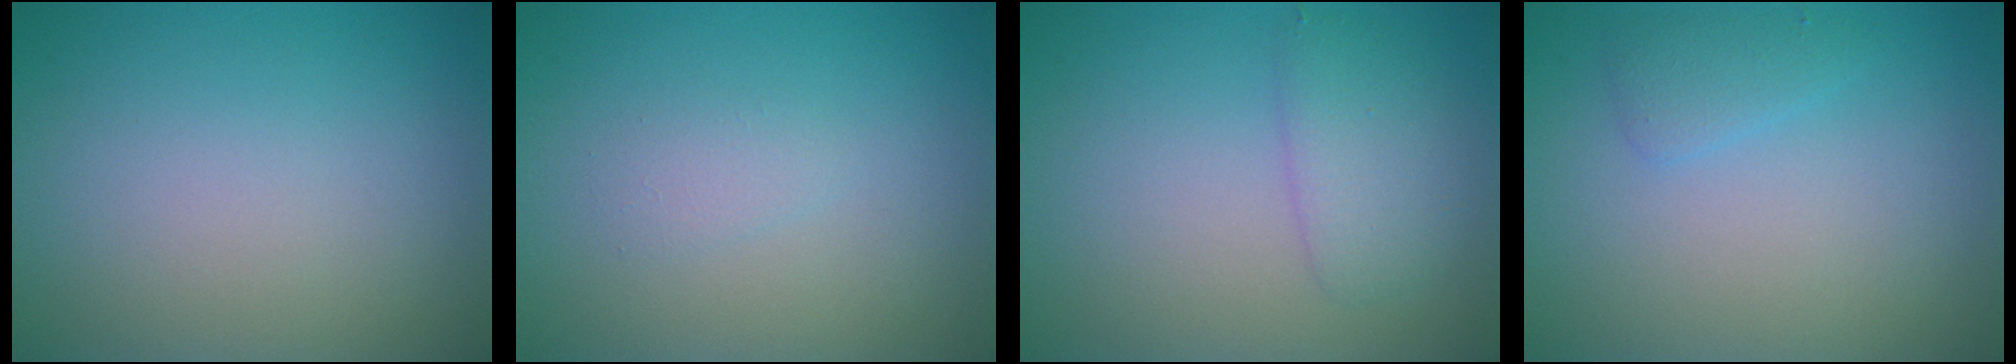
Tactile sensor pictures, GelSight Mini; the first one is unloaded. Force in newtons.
{"total": 1.0, "press": 1.0, "slide": 0.0}
{"total": 2.4, "press": 2.4, "slide": 0.1}
{"total": 1.4, "press": 1.4, "slide": 0.1}